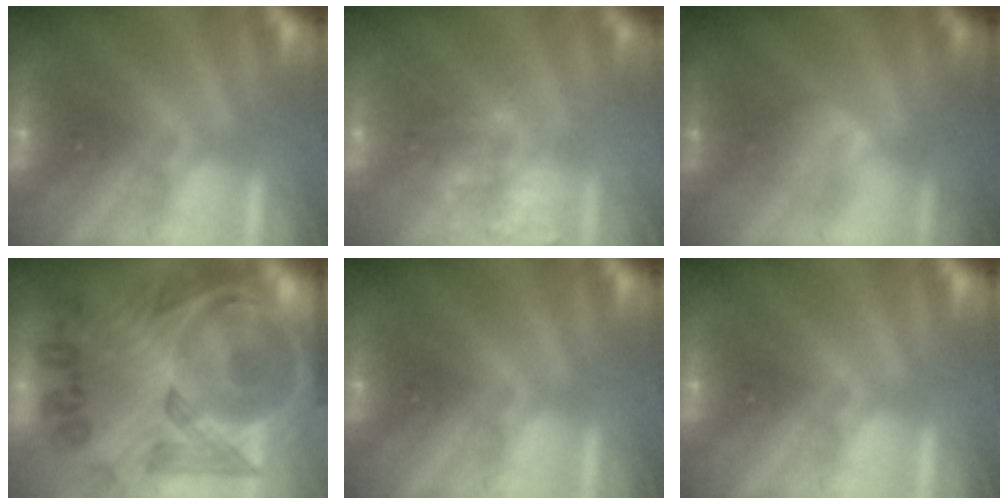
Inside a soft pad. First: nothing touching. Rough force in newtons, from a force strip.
{"total": 1.7}
{"total": 2.3}
{"total": 6.0}
{"total": 0.0}
{"total": 0.0}